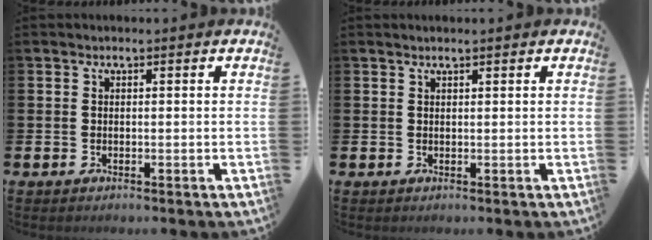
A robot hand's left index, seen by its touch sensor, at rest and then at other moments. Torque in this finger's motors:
{"motor_torque": [1.11, -1.03, 0.10, 0.00]}